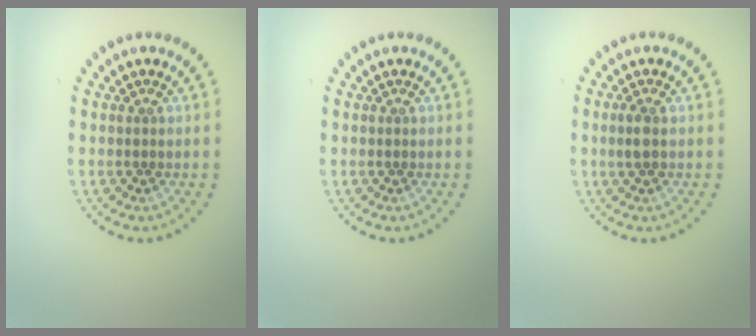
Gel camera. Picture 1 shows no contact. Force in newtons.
{"total": 0.0}
{"total": 1.4, "press": 1.4, "slide": 0.2}